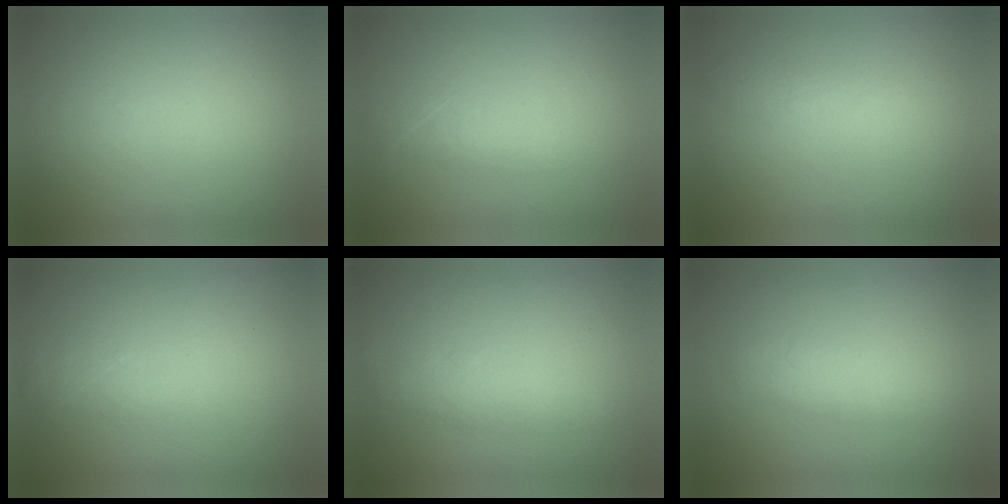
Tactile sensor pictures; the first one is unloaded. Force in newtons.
{"total": 1.8}
{"total": 1.8}
{"total": 1.6}
{"total": 2.5}
{"total": 2.2}